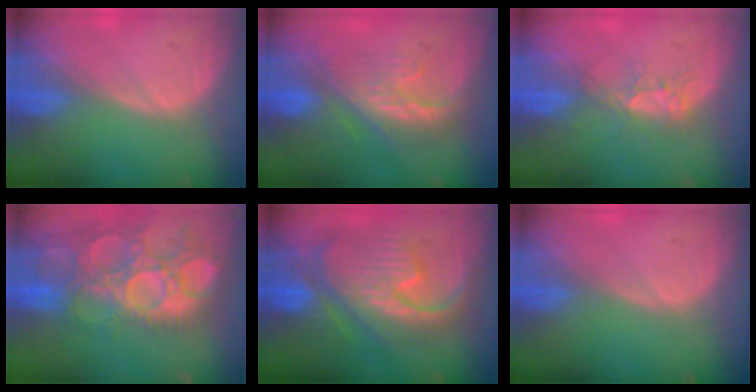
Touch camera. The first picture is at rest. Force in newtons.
{"total": 8.3, "press": 7.3, "slide": 3.8}
{"total": 4.0, "press": 3.5, "slide": 1.9}
{"total": 14.5, "press": 12.8, "slide": 6.9}
{"total": 12.4, "press": 12.3, "slide": 1.3}
{"total": 0.0}